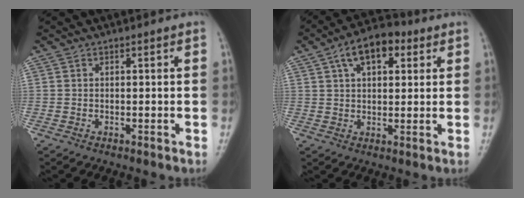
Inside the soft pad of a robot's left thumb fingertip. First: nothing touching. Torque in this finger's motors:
{"motor_torque": [-0.33, 0.64, 0.27, 0.25, 0.11]}